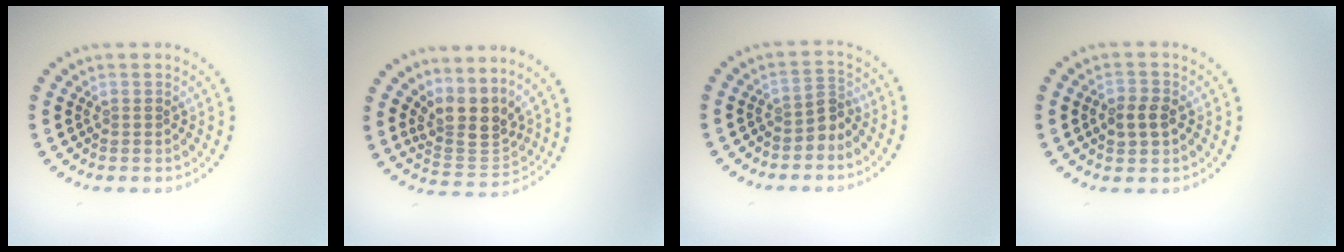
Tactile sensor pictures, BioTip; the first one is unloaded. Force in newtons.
{"total": 3.9, "press": 3.0, "slide": 2.4}
{"total": 2.0, "press": 1.5, "slide": 1.3}
{"total": 2.5, "press": 2.4, "slide": 0.4}